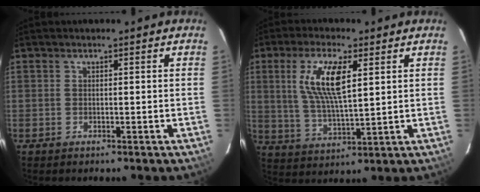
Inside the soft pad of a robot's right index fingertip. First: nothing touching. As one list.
[{"total": 10.9, "force": [3.5, 3.2, 9.8], "torque": [-0.194, 0.004, 0.072]}]